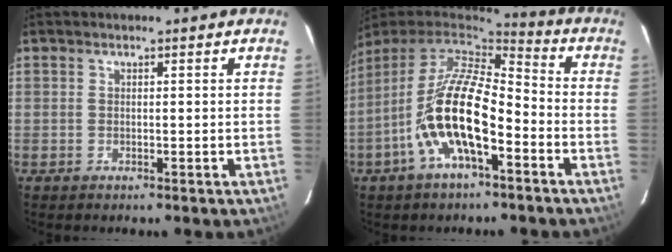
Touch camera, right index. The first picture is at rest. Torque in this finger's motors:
{"motor_torque": [1.57, -0.57, 1.05, 0.21]}